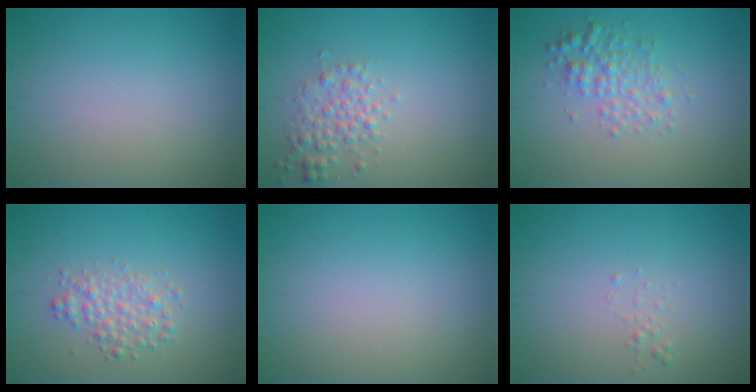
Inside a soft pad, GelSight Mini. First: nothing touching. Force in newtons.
{"total": 2.4, "press": 2.4, "slide": 0.0}
{"total": 2.6, "press": 2.6, "slide": 0.1}
{"total": 2.5, "press": 2.5, "slide": 0.1}
{"total": 0.0}
{"total": 0.6, "press": 0.6, "slide": 0.1}